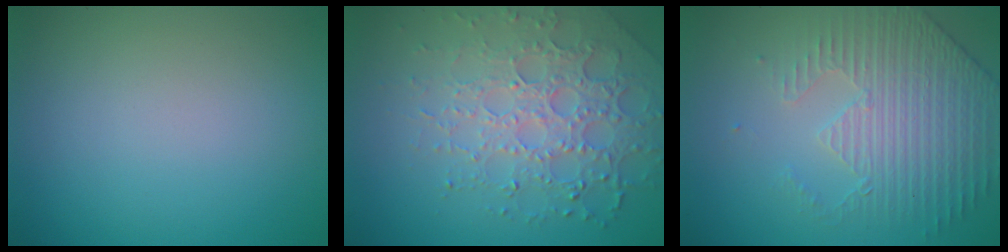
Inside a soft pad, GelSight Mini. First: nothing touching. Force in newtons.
{"total": 6.2, "press": 4.8, "slide": 3.9}
{"total": 4.4, "press": 3.6, "slide": 2.5}